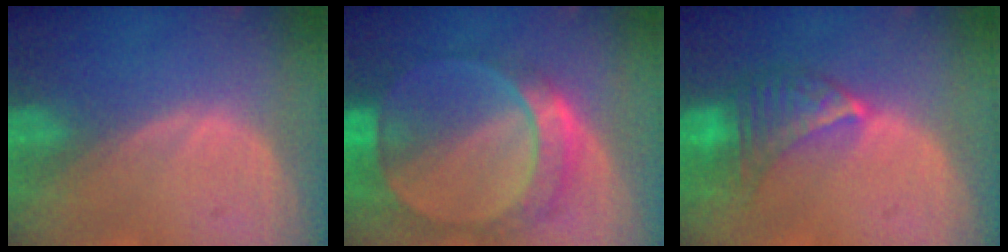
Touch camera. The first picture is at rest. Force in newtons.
{"total": 8.9, "press": 7.9, "slide": 4.0}
{"total": 6.7, "press": 6.1, "slide": 2.8}